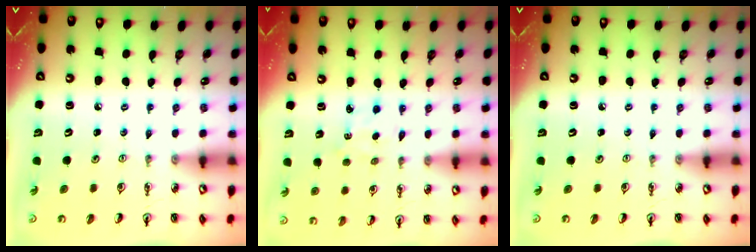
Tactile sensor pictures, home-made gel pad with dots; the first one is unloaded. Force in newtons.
{"total": 2.3, "press": 2.3, "slide": 0.3}
{"total": 0.0}